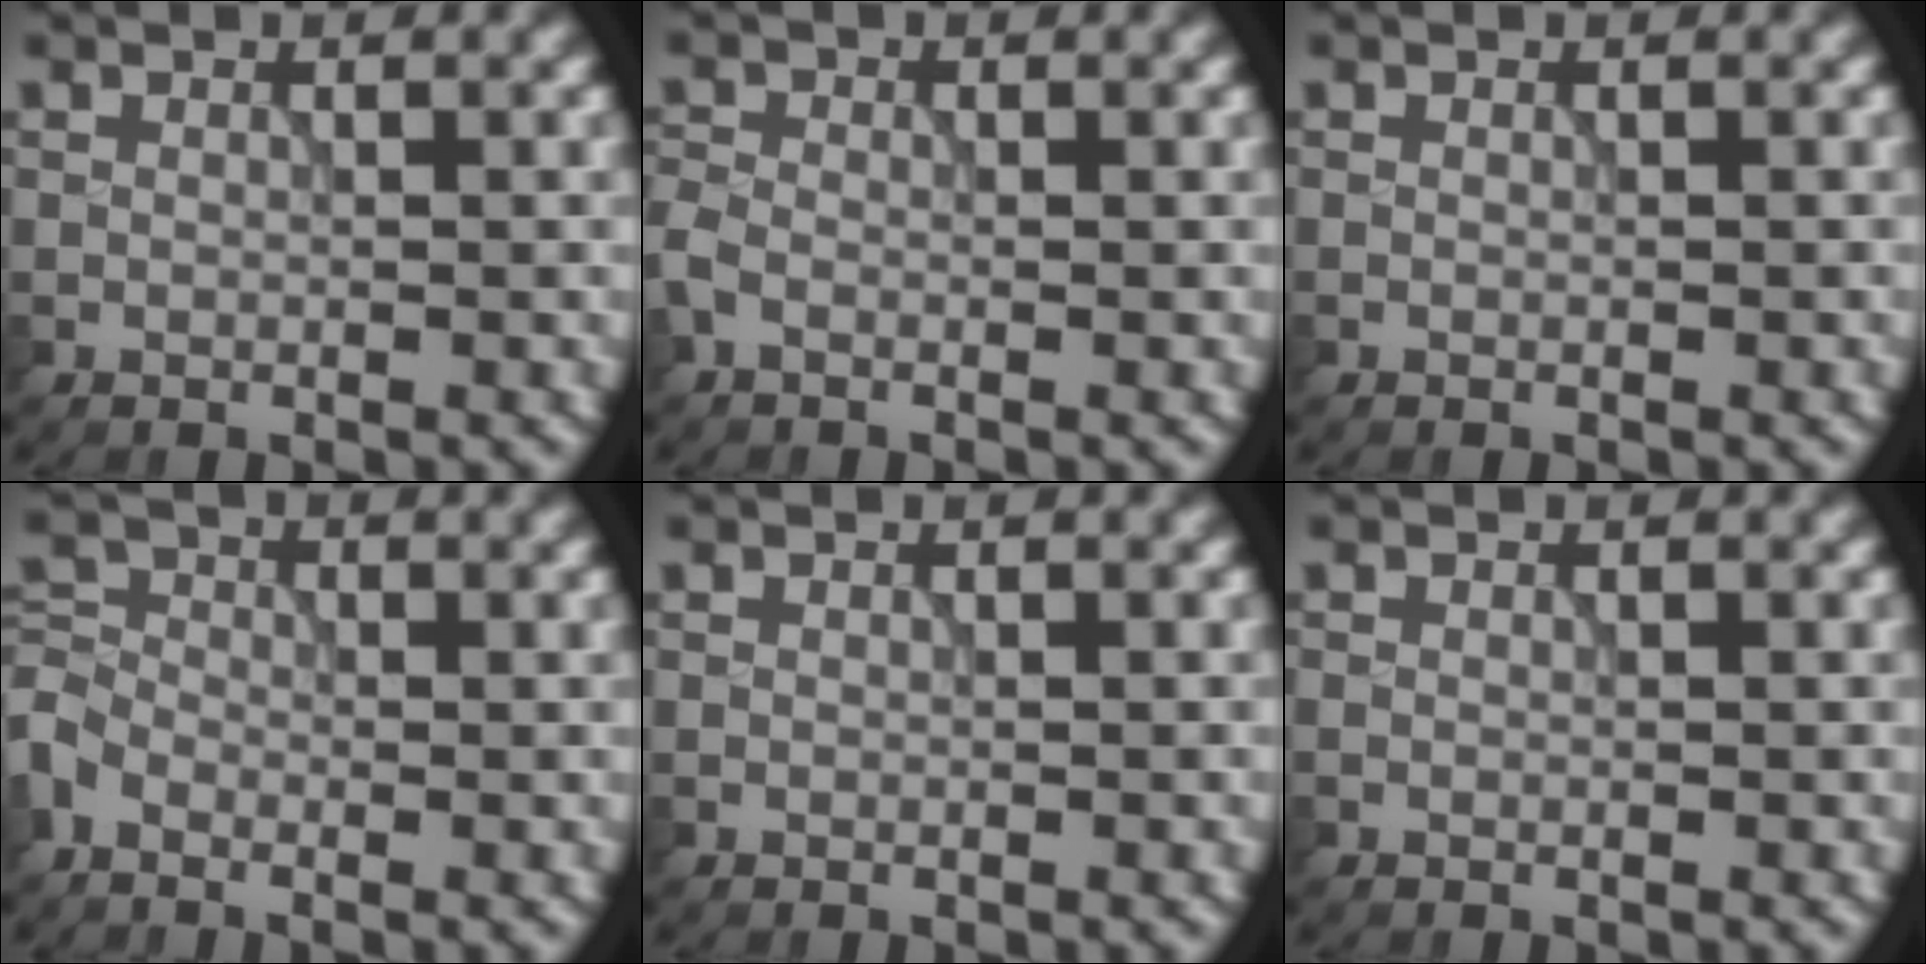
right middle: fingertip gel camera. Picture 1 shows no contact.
{"total": 1.7, "force": [-0.9, 1.1, 1.0], "torque": [-0.028, 0.001, -0.029]}
{"total": 0.0}
{"total": 3.0, "force": [-1.7, 1.9, 1.7], "torque": [-0.040, 0.002, -0.051]}
{"total": 0.0}
{"total": 0.0}